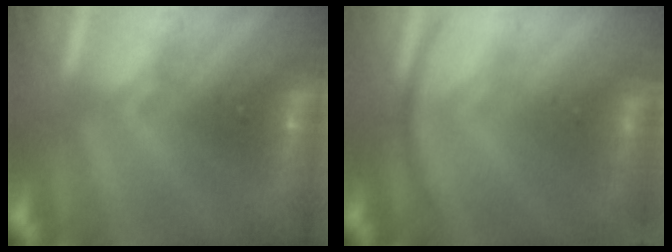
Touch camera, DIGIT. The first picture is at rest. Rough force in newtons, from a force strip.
{"total": 2.9}